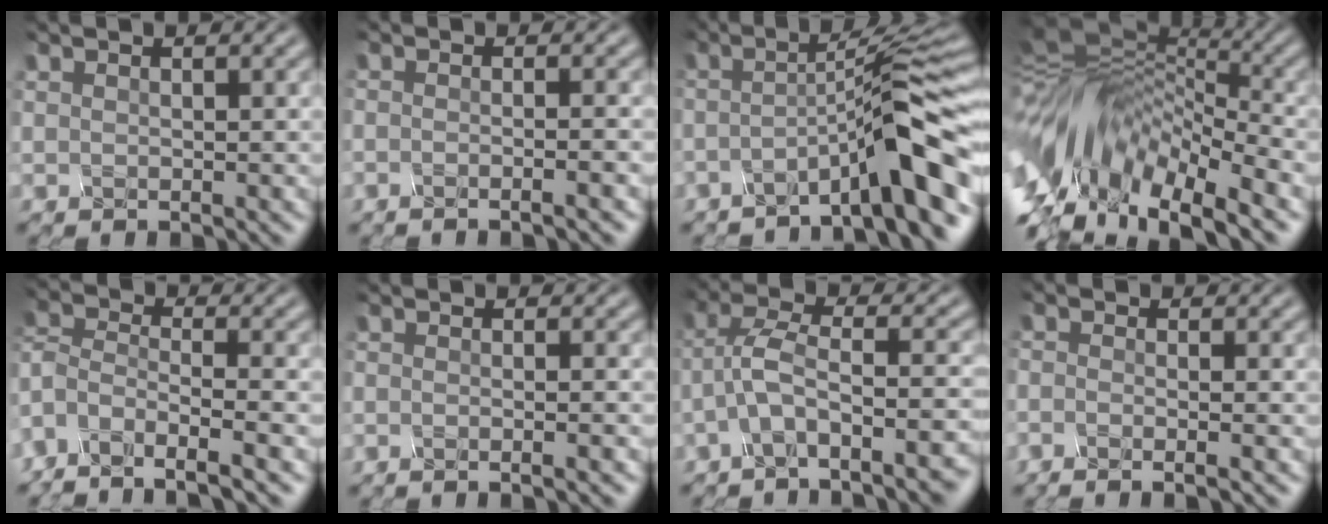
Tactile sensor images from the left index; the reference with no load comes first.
{"total": 2.7, "force": [-0.9, 1.4, 2.1], "torque": [-0.007, 0.015, -0.041]}
{"total": 8.0, "force": [-3.8, 0.7, 7.0], "torque": [-0.084, 0.020, -0.073]}
{"total": 15.2, "force": [-7.5, 6.6, 11.4], "torque": [-0.229, 0.011, -0.129]}
{"total": 5.9, "force": [-5.6, 0.5, 1.7], "torque": [-0.039, -0.002, -0.107]}
{"total": 2.0, "force": [-0.9, 1.0, 1.5], "torque": [-0.004, 0.011, -0.038]}
{"total": 6.6, "force": [-4.0, 1.5, 5.0], "torque": [-0.086, 0.010, -0.067]}
{"total": 1.8, "force": [-1.7, 0.3, 0.5], "torque": [0.005, -0.007, -0.040]}